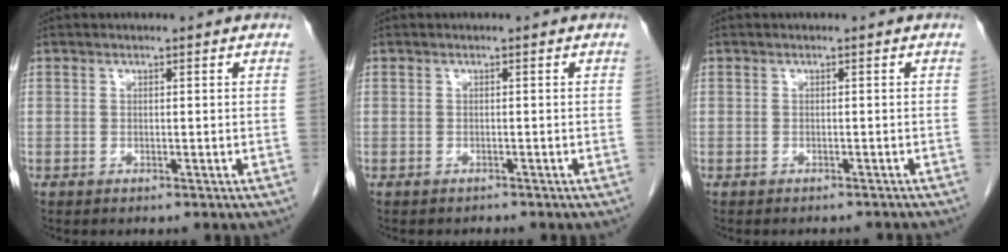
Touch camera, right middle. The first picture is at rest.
{"total": 0.6, "force": [-0.6, 0.2, -0.1], "torque": [-0.003, -0.001, -0.009]}
{"total": 4.3, "force": [-4.0, 1.0, 1.1], "torque": [-0.012, -0.007, -0.042]}